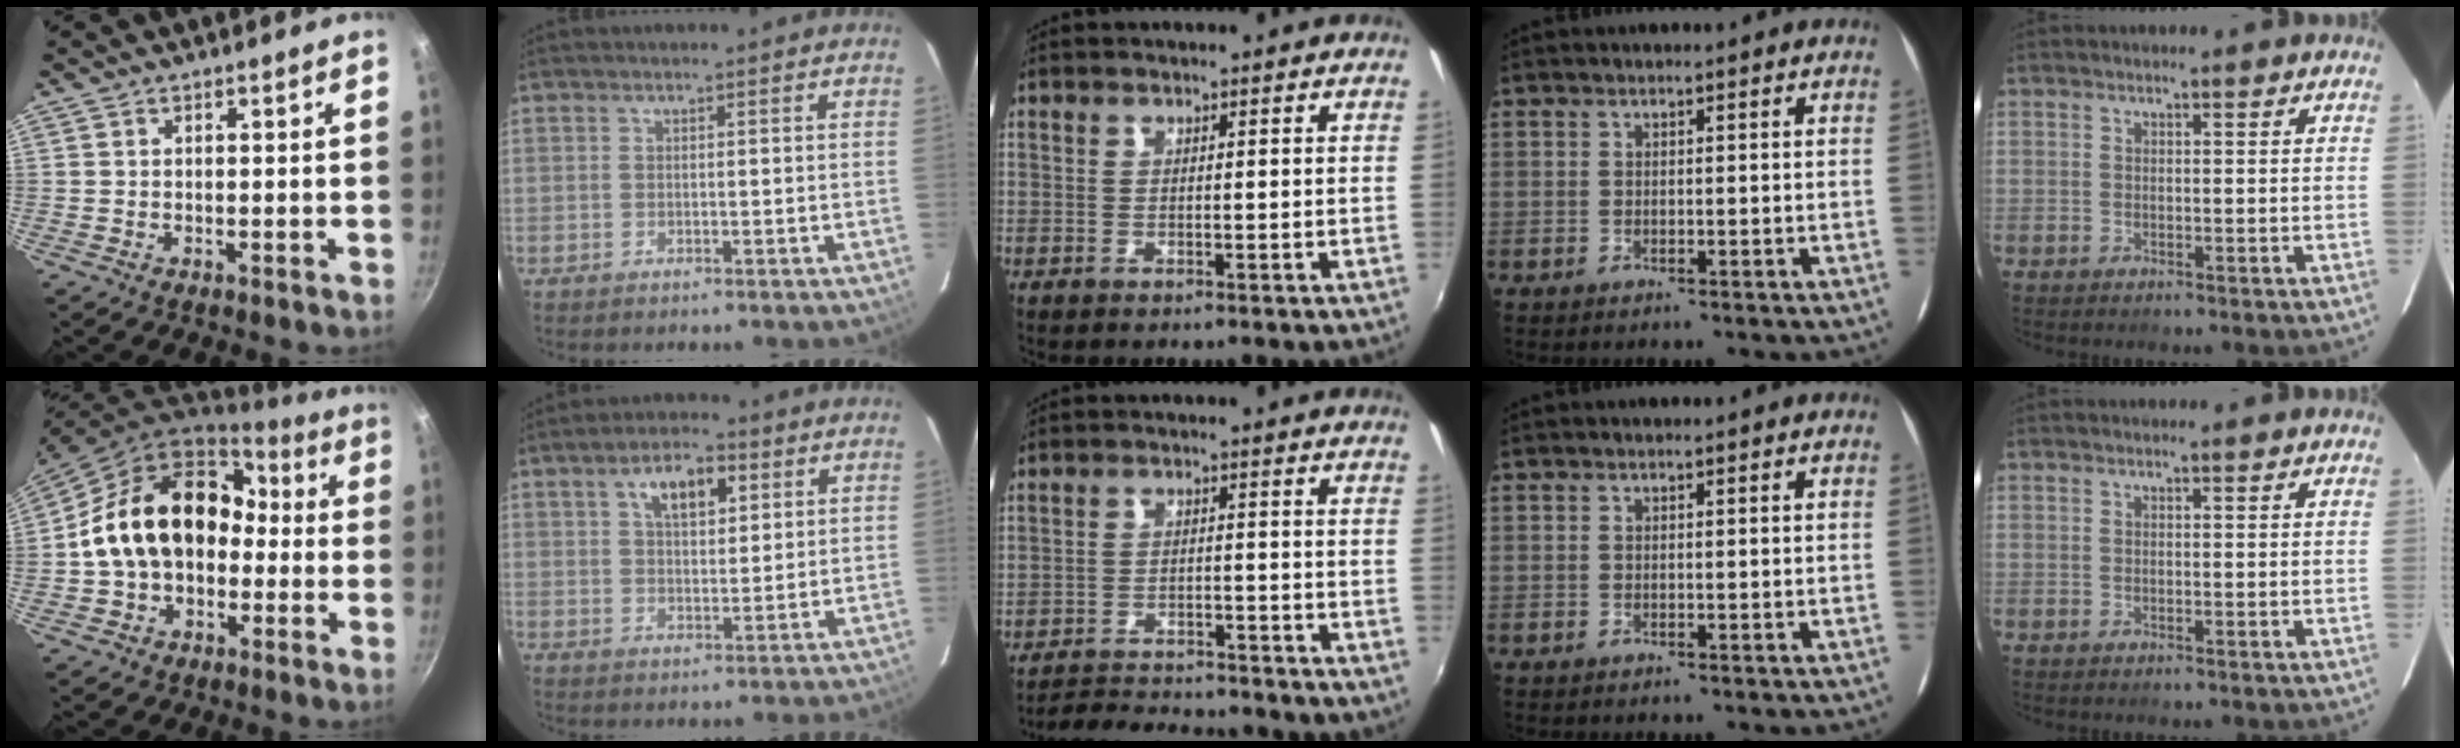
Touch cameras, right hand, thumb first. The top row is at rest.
{"thumb": {"total": 19.2, "force": [-0.6, 14.4, 12.7], "torque": [-0.194, 0.066, -0.014]}, "index": {"total": 7.9, "force": [3.4, 3.8, 6.1], "torque": [-0.102, 0.021, 0.061]}, "middle": {"total": 12.8, "force": [-11.6, 2.7, 4.7], "torque": [-0.111, -0.008, -0.168]}}